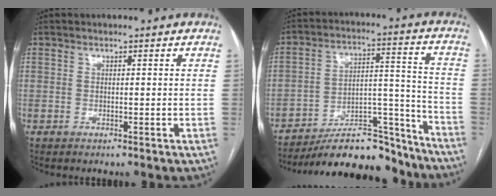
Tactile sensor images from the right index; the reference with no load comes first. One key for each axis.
{"total": 19.0, "fx": -17.3, "fy": 4.8, "fz": 6.2, "tx": -0.075, "ty": 0.042, "tz": -0.263}